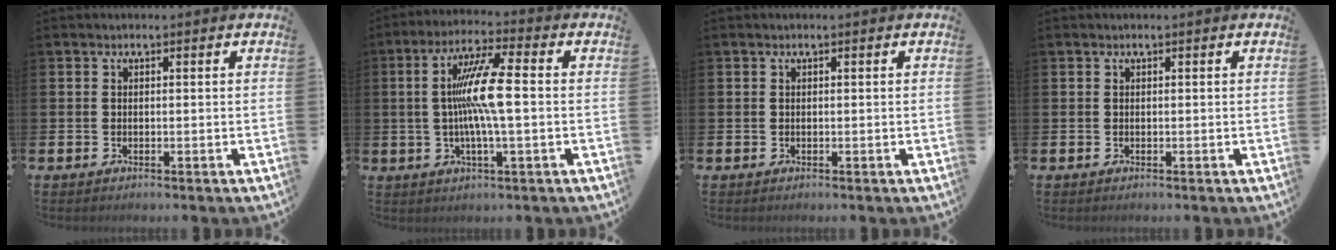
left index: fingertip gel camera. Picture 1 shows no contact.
{"total": 9.3, "force": [0.3, 1.3, 9.2], "torque": [-0.179, 0.005, -0.002]}
{"total": 0.0}
{"total": 0.0}